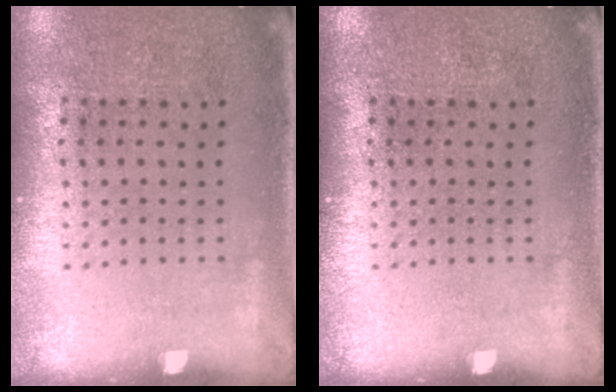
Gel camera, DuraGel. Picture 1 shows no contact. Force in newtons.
{"total": 0.0}